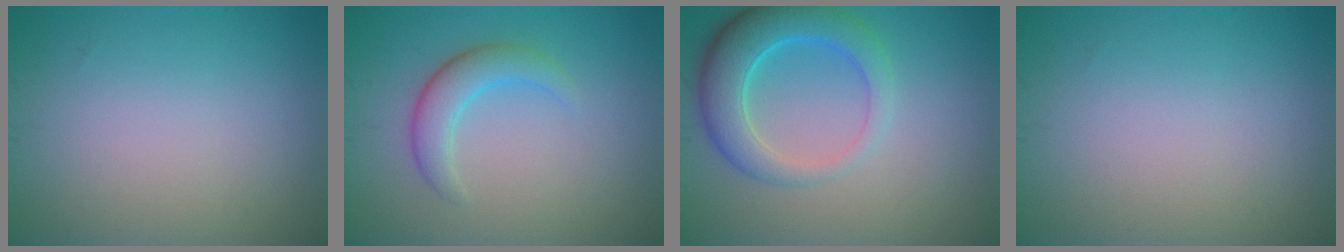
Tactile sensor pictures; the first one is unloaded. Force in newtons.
{"total": 3.0, "press": 3.0, "slide": 0.1}
{"total": 5.8, "press": 5.7, "slide": 0.3}
{"total": 0.0}